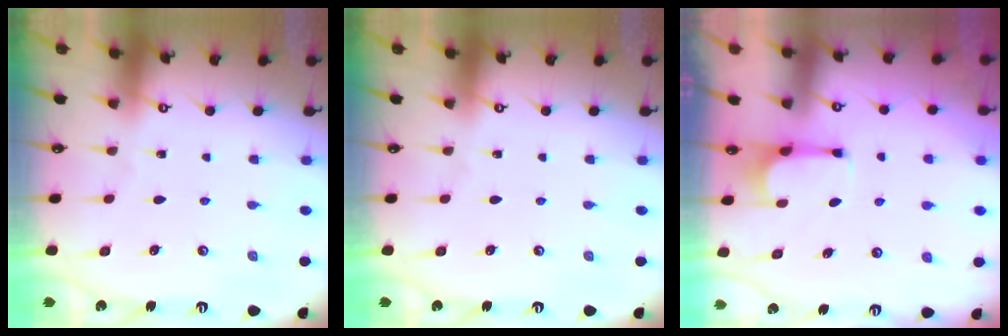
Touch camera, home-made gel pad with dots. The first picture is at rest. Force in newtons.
{"total": 0.0}
{"total": 3.0, "press": 2.9, "slide": 0.6}